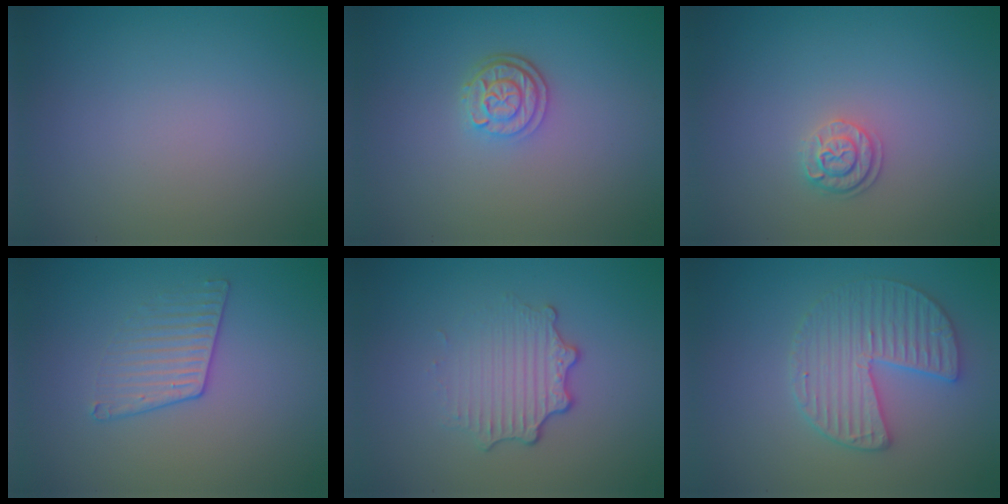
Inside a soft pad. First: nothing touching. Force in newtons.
{"total": 2.8, "press": 2.3, "slide": 1.6}
{"total": 1.9, "press": 1.7, "slide": 0.9}
{"total": 2.0, "press": 1.5, "slide": 1.3}
{"total": 3.5, "press": 2.5, "slide": 2.4}
{"total": 4.0, "press": 3.8, "slide": 1.3}